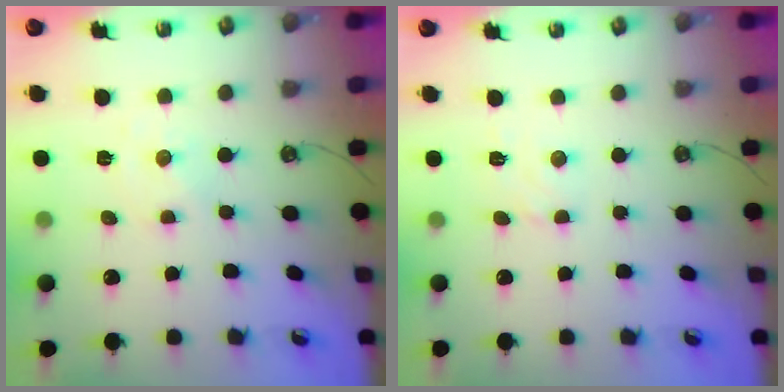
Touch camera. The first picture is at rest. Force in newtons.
{"total": 3.0, "press": 3.0, "slide": 0.5}